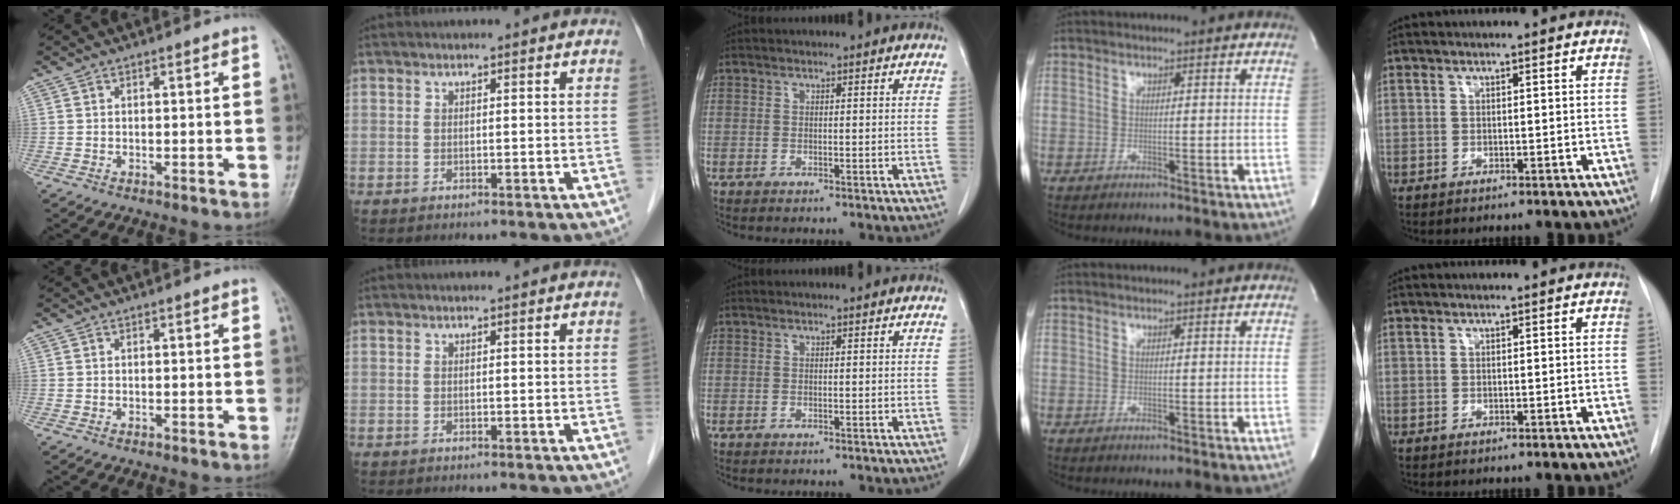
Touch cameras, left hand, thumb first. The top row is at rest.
{}